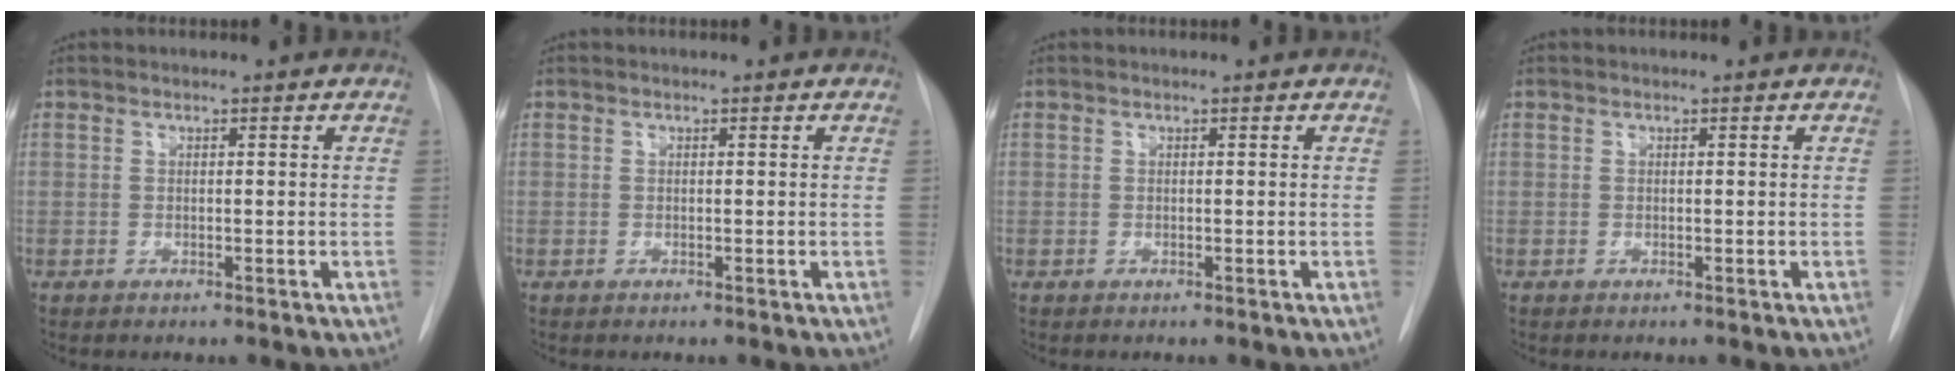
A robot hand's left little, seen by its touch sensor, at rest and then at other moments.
{"total": 0.0}
{"total": 0.0}
{"total": 0.0}